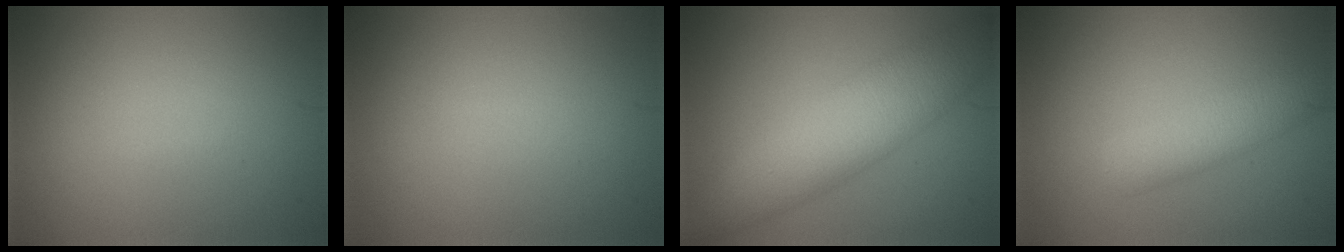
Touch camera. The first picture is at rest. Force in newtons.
{"total": 0.0}
{"total": 6.9, "press": 6.9, "slide": 0.1}
{"total": 3.4, "press": 3.4, "slide": 0.1}